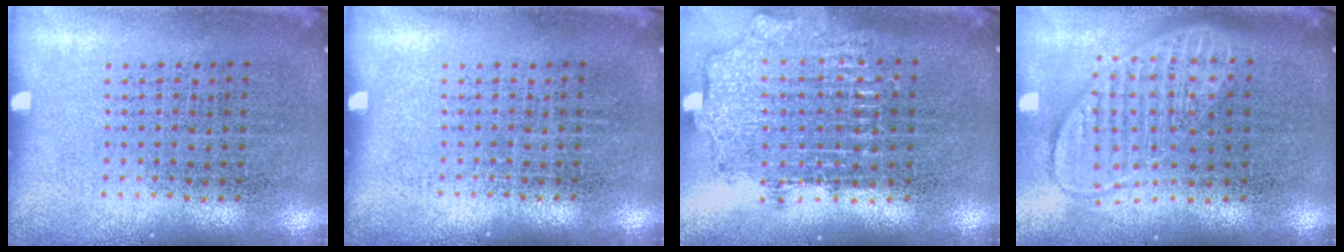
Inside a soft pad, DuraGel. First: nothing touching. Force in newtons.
{"total": 0.0}
{"total": 1.9, "press": 1.5, "slide": 1.2}
{"total": 1.8, "press": 1.5, "slide": 1.0}